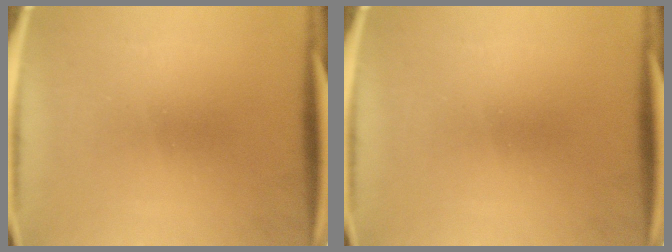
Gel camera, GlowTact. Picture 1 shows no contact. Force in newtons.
{"total": 0.0}